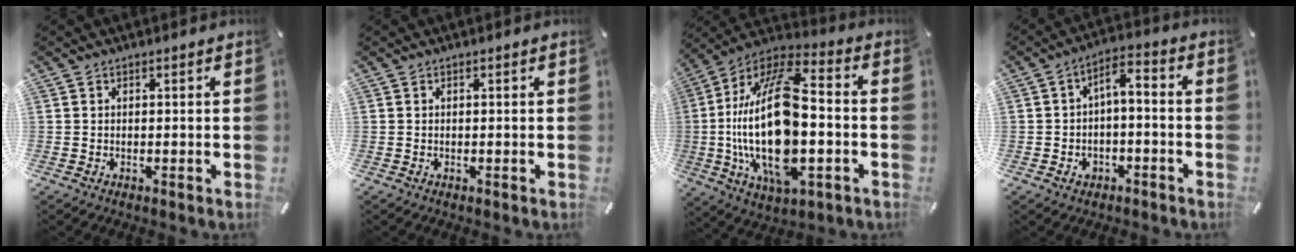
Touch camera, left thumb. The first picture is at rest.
{"total": 0.0}
{"total": 26.7, "force": [-2.9, 13.1, 23.0], "torque": [-0.487, 0.000, -0.050]}
{"total": 5.0, "force": [-1.9, 3.1, 3.5], "torque": [-0.052, 0.007, -0.041]}